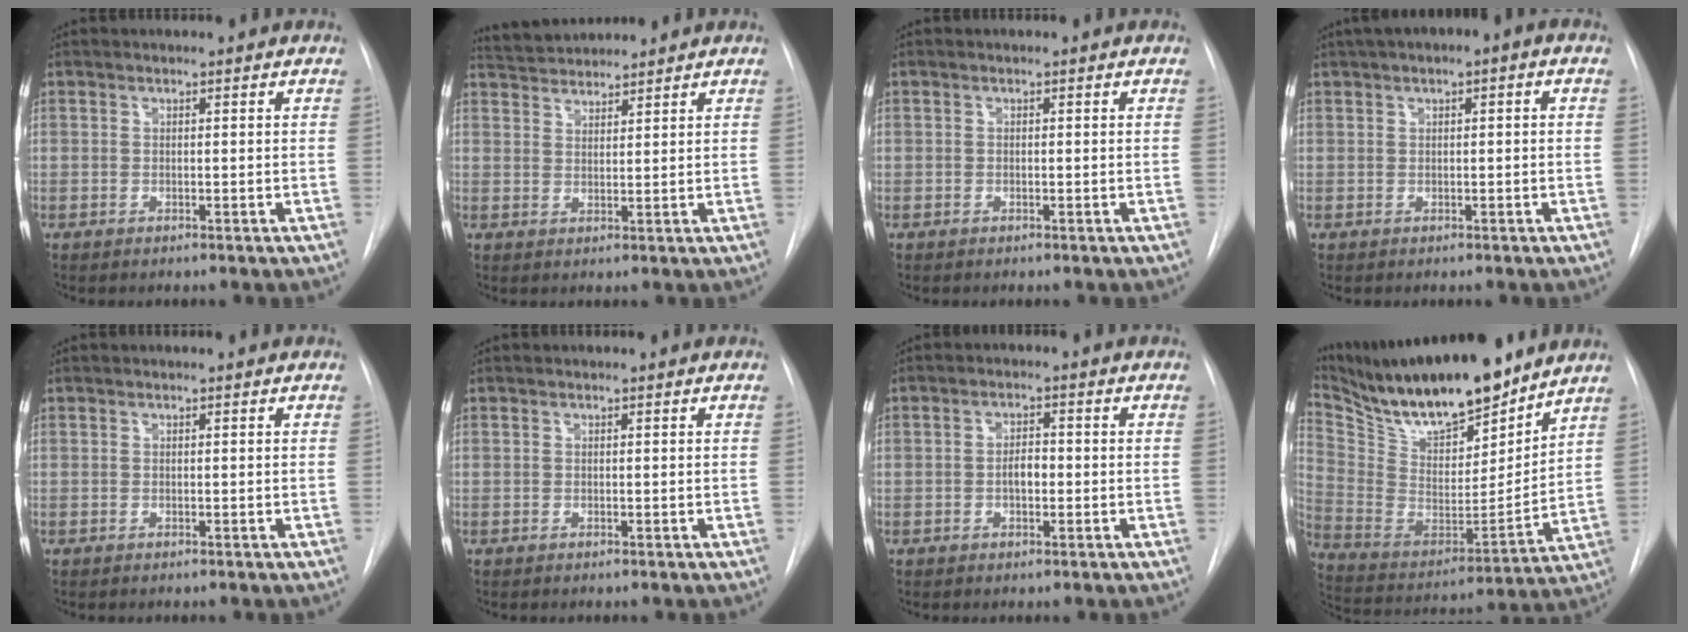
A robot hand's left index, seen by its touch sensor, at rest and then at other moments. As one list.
[{"total": 5.1, "force": [5.0, 0.5, 0.4], "torque": [-0.012, 0.028, 0.093]}, {"total": 0.0}, {"total": 4.5, "force": [1.8, 1.3, 3.9], "torque": [-0.064, 0.025, 0.023]}, {"total": 0.0}, {"total": 0.0}, {"total": 2.8, "force": [-0.6, 1.6, 2.3], "torque": [-0.035, 0.006, -0.009]}, {"total": 22.8, "force": [19.1, 5.2, 11.3], "torque": [-0.210, -0.015, 0.328]}]